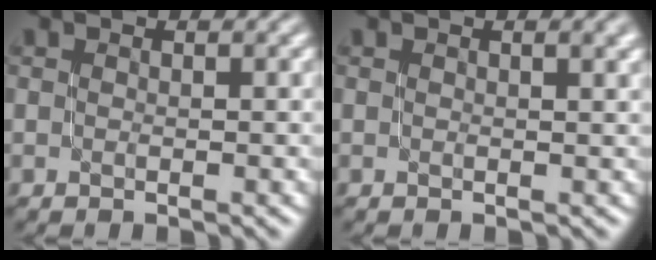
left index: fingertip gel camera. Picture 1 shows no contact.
{"total": 2.3, "force": [0.7, 0.9, 2.1], "torque": [-0.017, 0.007, 0.005]}